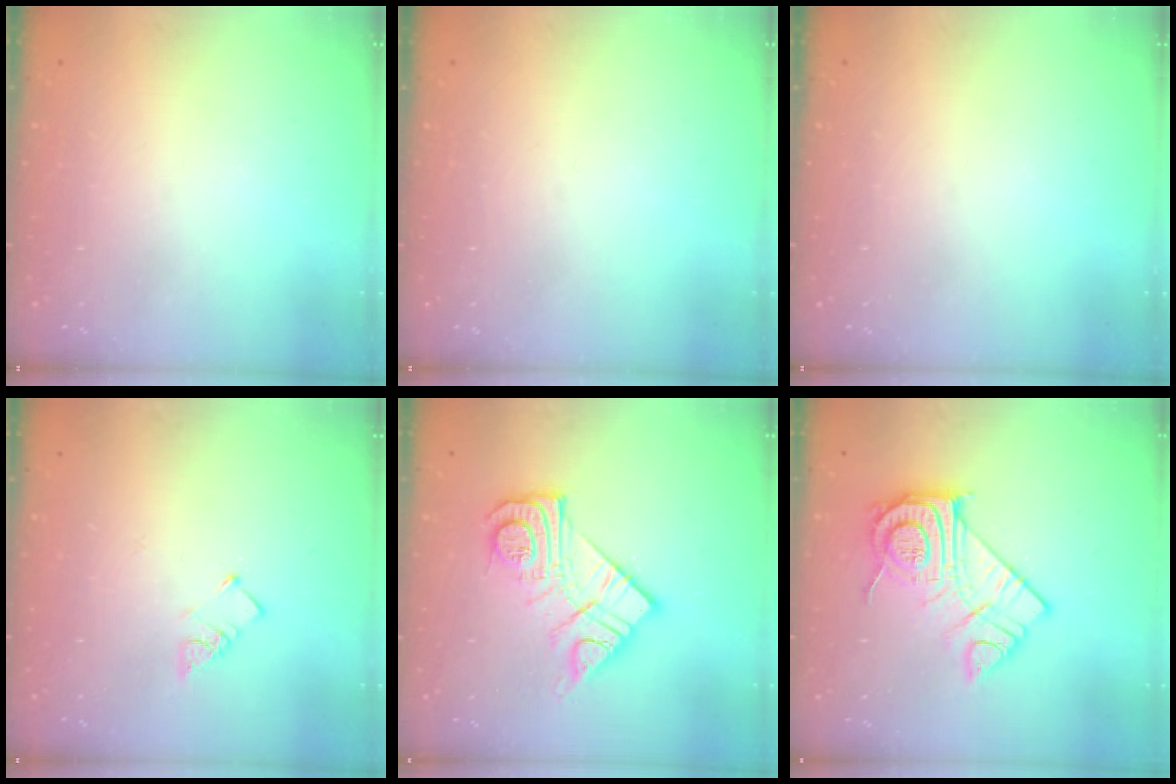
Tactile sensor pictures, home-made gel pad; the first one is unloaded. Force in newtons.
{"total": 0.0}
{"total": 0.0}
{"total": 3.1, "press": 3.1, "slide": 0.4}
{"total": 16.4, "press": 16.3, "slide": 1.4}
{"total": 16.1, "press": 16.0, "slide": 1.4}